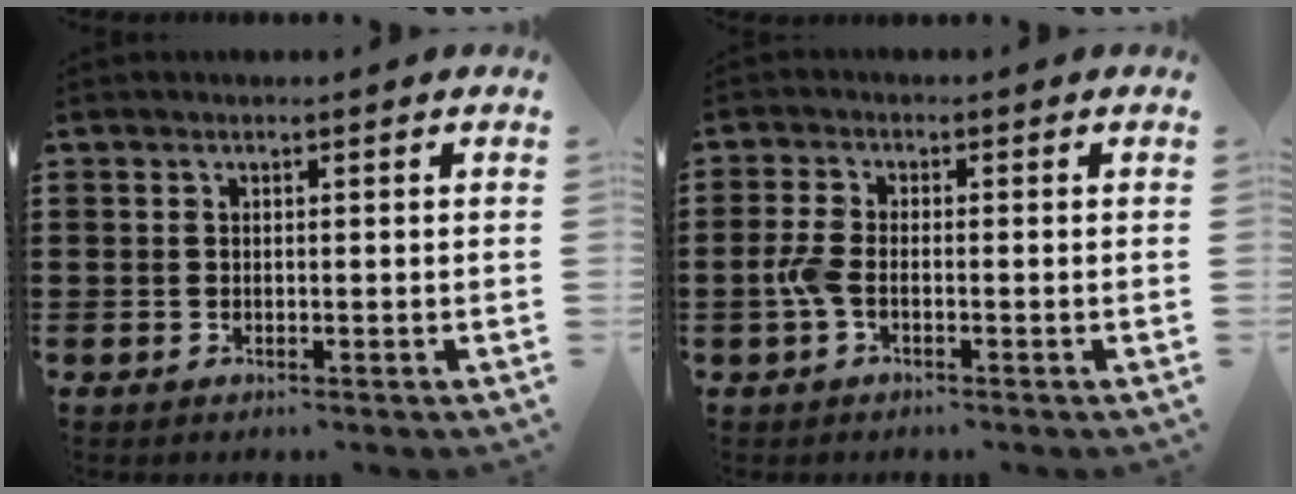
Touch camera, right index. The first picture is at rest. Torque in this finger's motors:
{"motor_torque": [2.05, -0.09, 0.45, 0.12]}